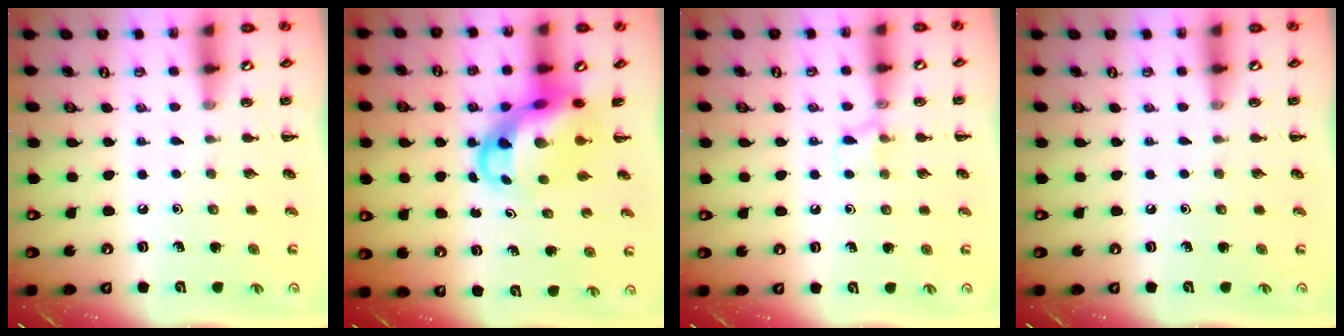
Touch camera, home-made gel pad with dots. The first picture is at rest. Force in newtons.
{"total": 7.1, "press": 6.8, "slide": 2.1}
{"total": 6.0, "press": 5.9, "slide": 1.1}
{"total": 0.0}